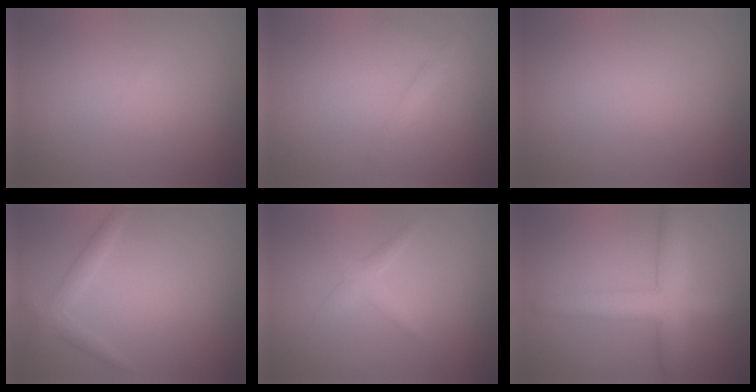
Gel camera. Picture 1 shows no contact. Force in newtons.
{"total": 1.1, "press": 1.1, "slide": 0.1}
{"total": 0.0}
{"total": 1.9, "press": 1.9, "slide": 0.2}
{"total": 1.5, "press": 1.5, "slide": 0.1}
{"total": 5.4, "press": 5.4, "slide": 0.1}